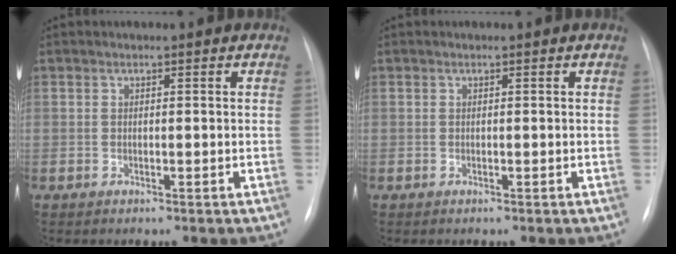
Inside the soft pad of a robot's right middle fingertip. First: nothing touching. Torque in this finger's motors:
{"motor_torque": [0.15, -0.11, 0.03, 0.02]}